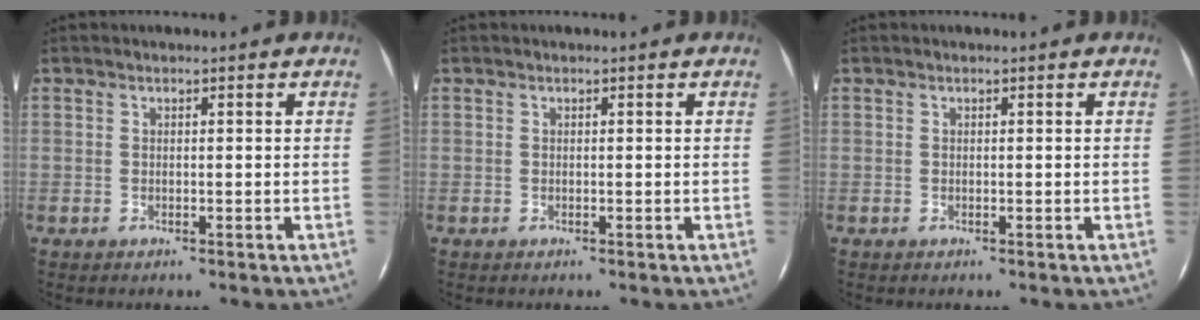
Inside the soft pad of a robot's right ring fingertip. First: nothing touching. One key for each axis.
{"total": 0.0}
{"total": 0.0}